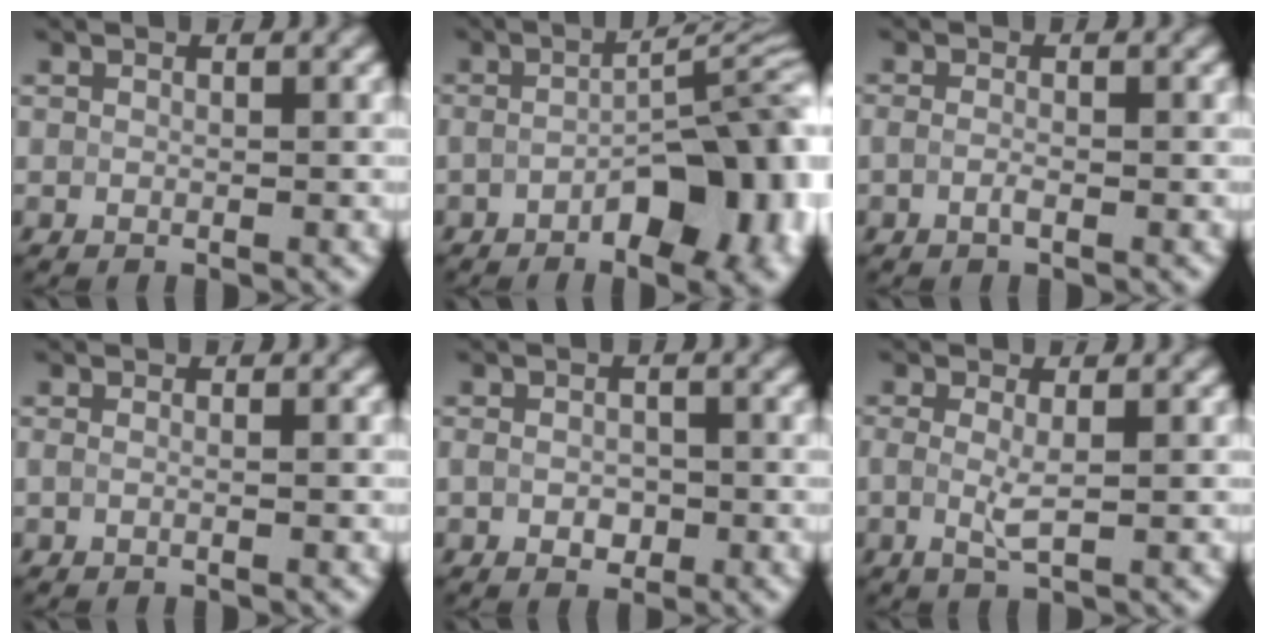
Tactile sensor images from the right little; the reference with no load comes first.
{"total": 9.8, "force": [-2.6, 3.6, 8.7], "torque": [-0.114, -0.001, -0.037]}
{"total": 0.8, "force": [-0.4, 0.2, 0.6], "torque": [-0.013, -0.005, -0.008]}
{"total": 1.1, "force": [-0.1, 0.6, 0.9], "torque": [-0.004, -0.007, -0.012]}
{"total": 1.8, "force": [-0.5, 1.2, 1.2], "torque": [-0.028, -0.002, -0.007]}
{"total": 1.7, "force": [-0.1, 0.2, 1.6], "torque": [-0.038, -0.005, 0.001]}